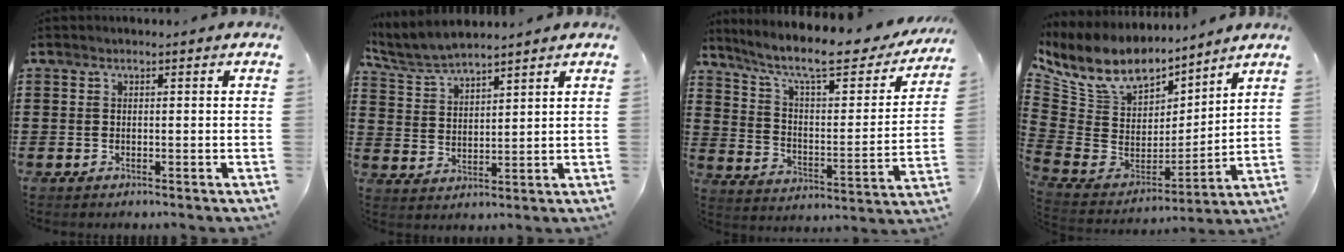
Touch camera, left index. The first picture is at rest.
{"total": 5.2, "force": [4.9, 0.5, 1.6], "torque": [-0.049, -0.018, 0.088]}
{"total": 11.0, "force": [8.6, 1.6, 6.7], "torque": [-0.145, -0.055, 0.140]}
{"total": 8.9, "force": [7.2, 4.3, 3.1], "torque": [-0.111, -0.054, 0.131]}